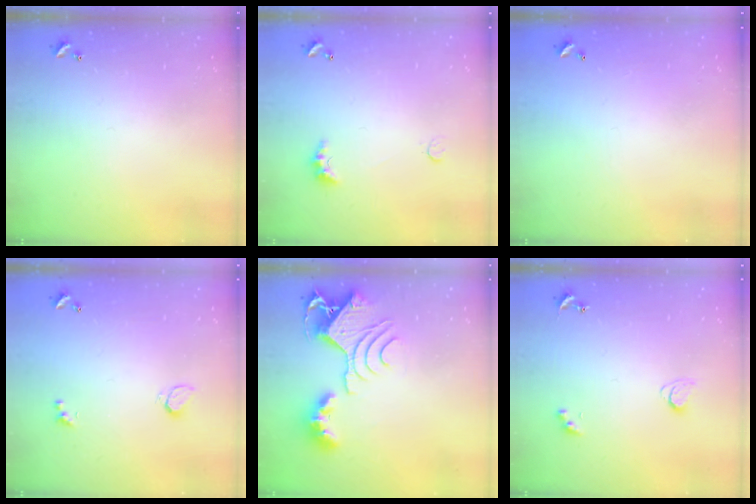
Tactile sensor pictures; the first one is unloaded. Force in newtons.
{"total": 2.6, "press": 2.5, "slide": 0.7}
{"total": 2.9, "press": 2.9, "slide": 0.1}
{"total": 0.6, "press": 0.5, "slide": 0.4}
{"total": 11.3, "press": 11.2, "slide": 1.3}
{"total": 2.1, "press": 2.1, "slide": 0.5}